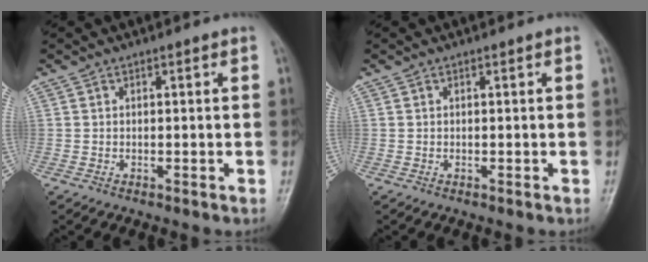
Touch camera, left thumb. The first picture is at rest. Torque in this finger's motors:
{"motor_torque": [0.00, 0.00, 0.01, -0.01, 0.00]}